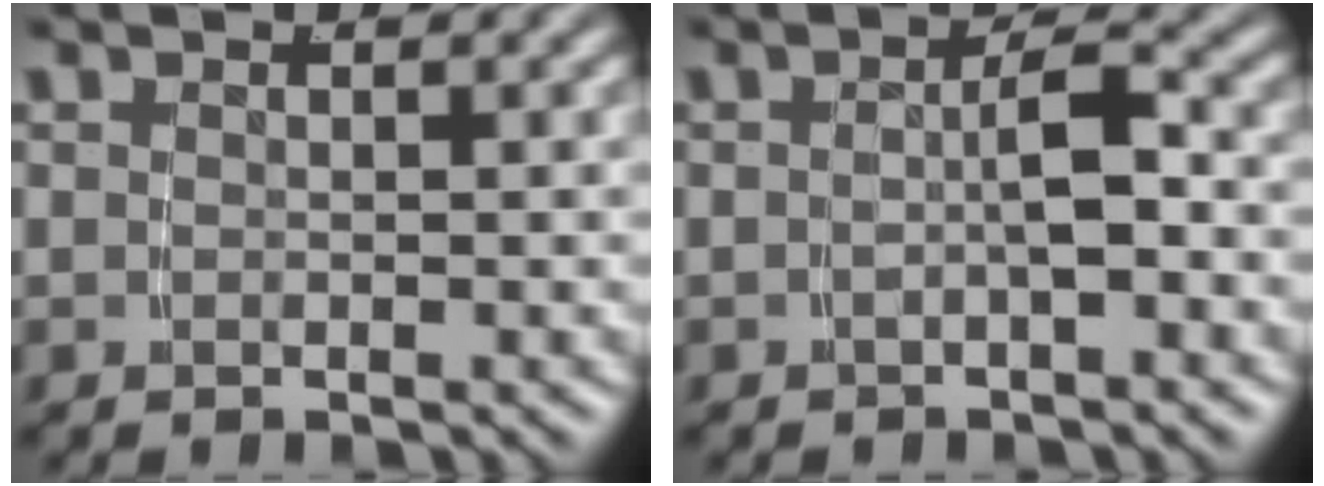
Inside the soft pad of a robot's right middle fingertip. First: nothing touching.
{"total": 2.3, "force": [-0.9, 0.0, 2.1], "torque": [-0.026, 0.002, -0.011]}